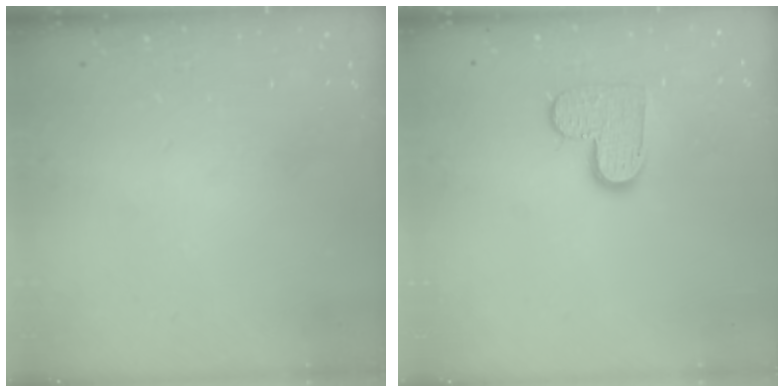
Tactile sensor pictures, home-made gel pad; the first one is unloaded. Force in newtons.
{"total": 8.8, "press": 8.8, "slide": 0.4}